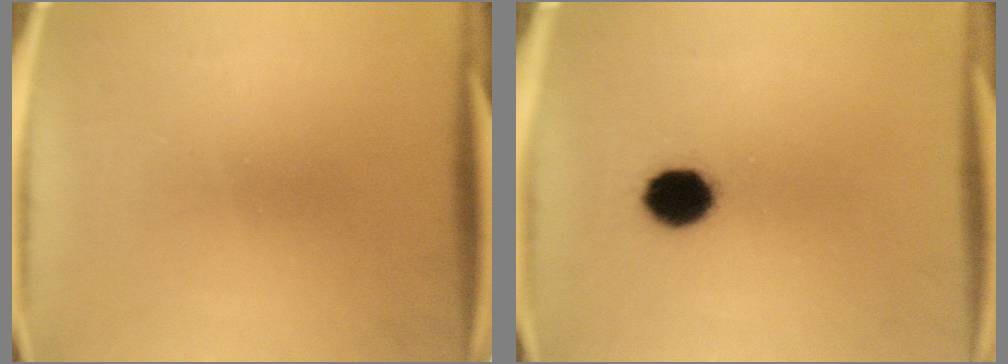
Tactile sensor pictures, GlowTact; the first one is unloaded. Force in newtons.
{"total": 8.0}